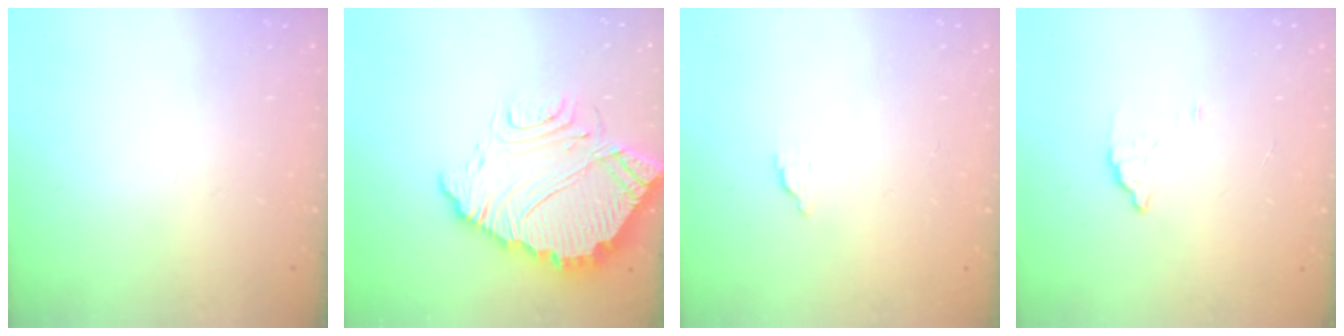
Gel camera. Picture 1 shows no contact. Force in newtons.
{"total": 13.6, "press": 13.6, "slide": 1.1}
{"total": 1.7, "press": 1.7, "slide": 0.1}
{"total": 2.4, "press": 2.4, "slide": 0.1}